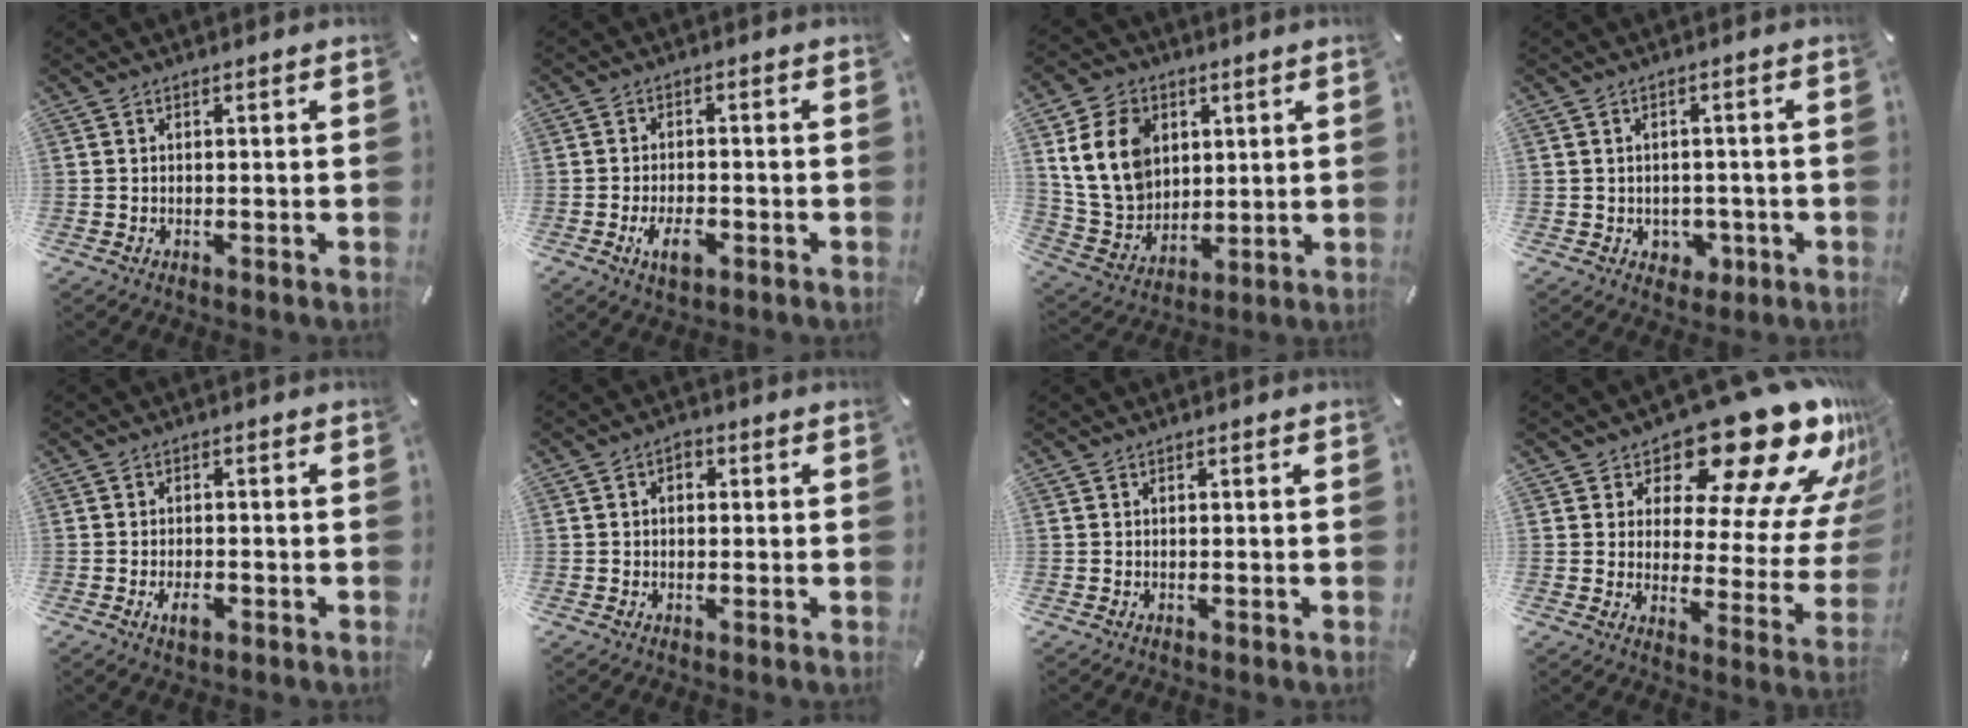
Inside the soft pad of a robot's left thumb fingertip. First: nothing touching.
{"total": 5.3, "force": [-2.3, 2.8, 3.9], "torque": [-0.087, 0.004, -0.046]}
{"total": 14.8, "force": [4.7, 11.9, 7.5], "torque": [-0.177, -0.005, 0.091]}
{"total": 3.4, "force": [-0.5, 3.2, 1.1], "torque": [-0.004, -0.001, -0.010]}
{"total": 3.5, "force": [-1.6, 1.8, 2.6], "torque": [-0.056, 0.002, -0.030]}
{"total": 2.2, "force": [0.2, 1.7, 1.3], "torque": [-0.019, 0.005, -0.001]}
{"total": 0.0}
{"total": 22.4, "force": [15.8, 8.5, 13.4], "torque": [-0.175, -0.125, 0.252]}